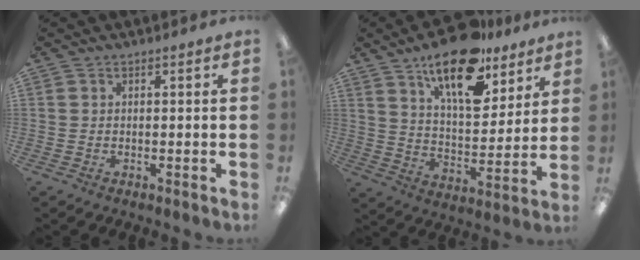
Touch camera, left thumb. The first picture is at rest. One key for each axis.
{"total": 18.2, "fx": 12.9, "fy": 7.4, "fz": 10.5, "tx": -0.172, "ty": -0.069, "tz": 0.218}